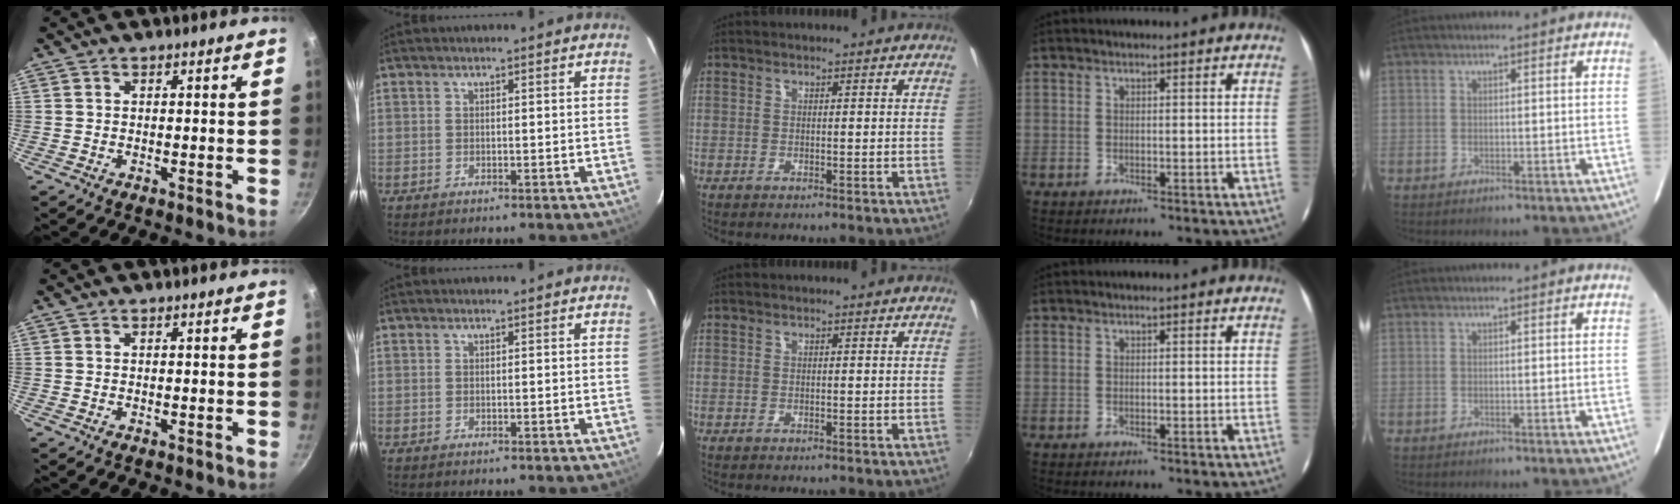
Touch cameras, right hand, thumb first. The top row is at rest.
{}